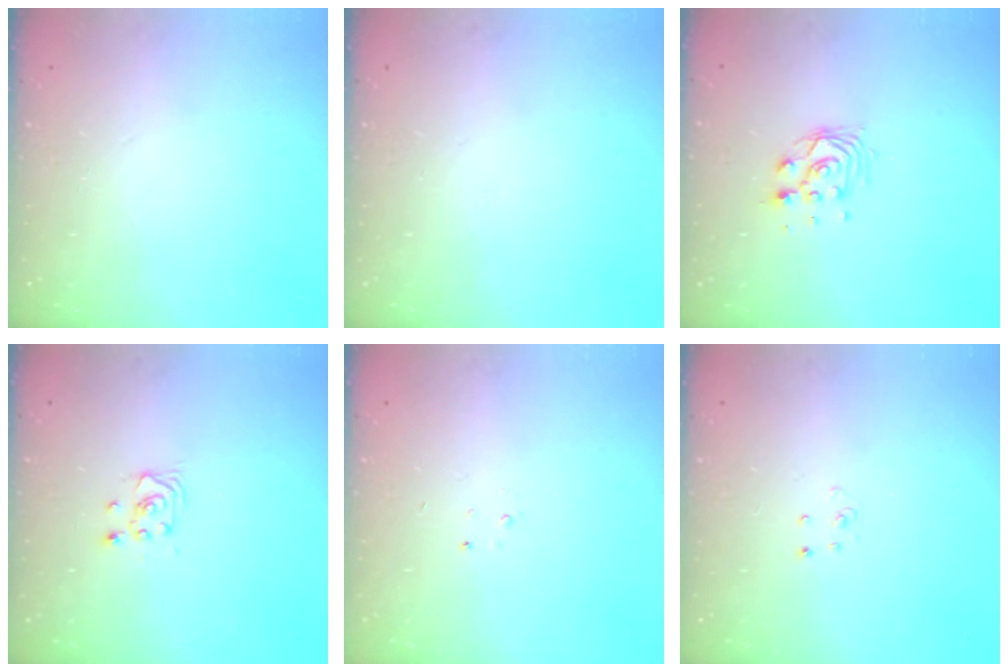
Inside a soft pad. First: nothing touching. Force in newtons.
{"total": 0.0}
{"total": 7.4, "press": 7.4, "slide": 0.8}
{"total": 2.2, "press": 2.2, "slide": 0.3}
{"total": 1.5, "press": 1.5, "slide": 0.2}
{"total": 3.1, "press": 3.1, "slide": 0.2}